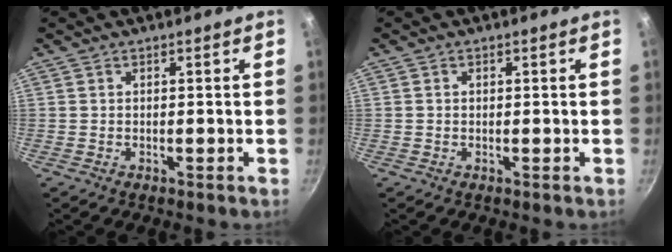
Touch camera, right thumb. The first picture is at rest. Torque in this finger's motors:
{"motor_torque": [-0.41, -0.15, -0.11, -0.54, 0.03]}